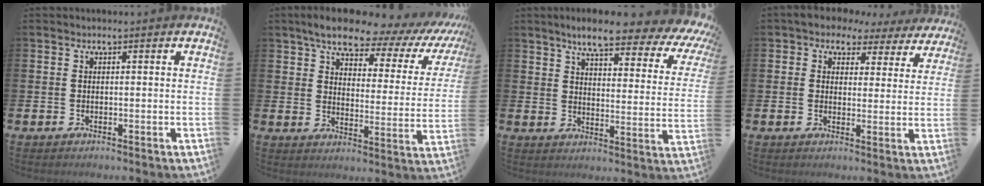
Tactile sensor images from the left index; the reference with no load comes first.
{"total": 7.6, "force": [6.6, 2.3, 3.1], "torque": [-0.070, -0.049, 0.103]}
{"total": 8.0, "force": [6.7, 1.5, 4.1], "torque": [-0.082, -0.048, 0.107]}
{"total": 3.6, "force": [2.6, 2.5, 0.4], "torque": [-0.019, -0.019, 0.039]}